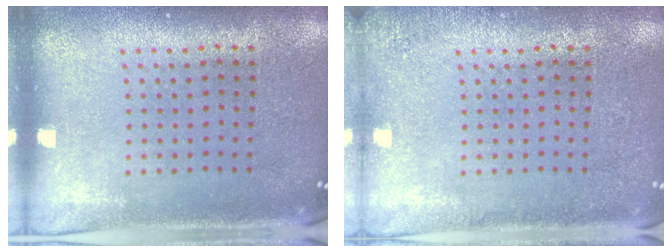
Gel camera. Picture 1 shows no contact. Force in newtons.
{"total": 1.4, "press": 1.4, "slide": 0.2}